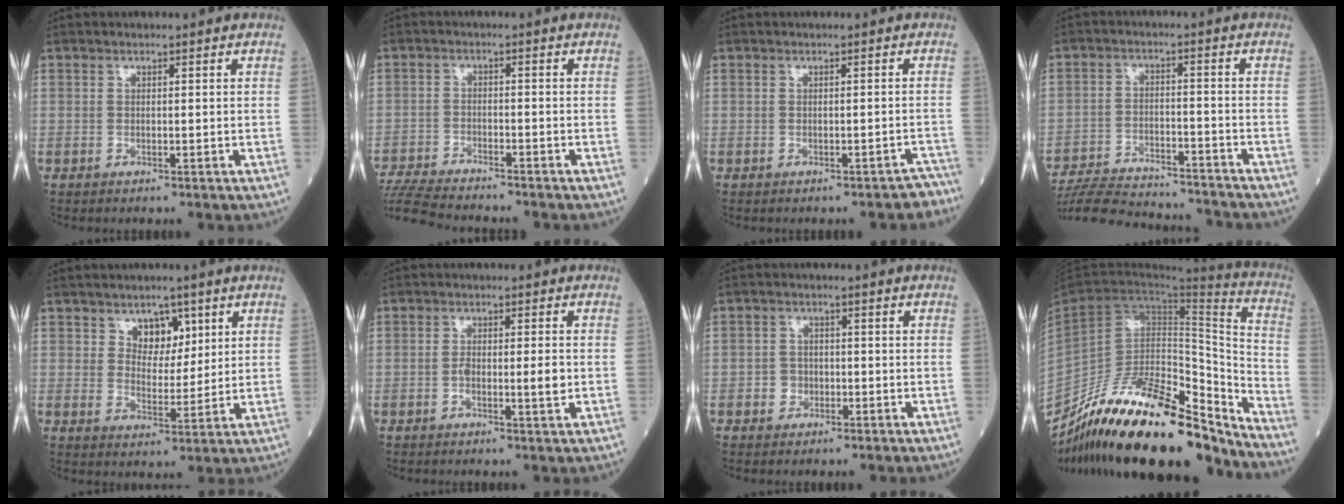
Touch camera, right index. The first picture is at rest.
{"total": 10.7, "force": [-10.0, 1.3, 3.7], "torque": [-0.069, -0.013, -0.171]}
{"total": 3.3, "force": [-2.9, 1.1, 1.0], "torque": [0.005, 0.004, -0.032]}
{"total": 16.9, "force": [-16.0, 2.6, 4.8], "torque": [-0.100, -0.005, -0.241]}
{"total": 5.0, "force": [2.7, 3.2, 2.7], "torque": [-0.035, 0.001, 0.048]}
{"total": 3.7, "force": [-0.6, 0.8, 3.6], "torque": [-0.061, 0.000, -0.010]}
{"total": 2.3, "force": [-0.9, 2.0, 0.6], "torque": [-0.005, 0.009, -0.017]}
{"total": 27.4, "force": [-22.2, 5.8, 14.9], "torque": [-0.221, -0.009, -0.372]}